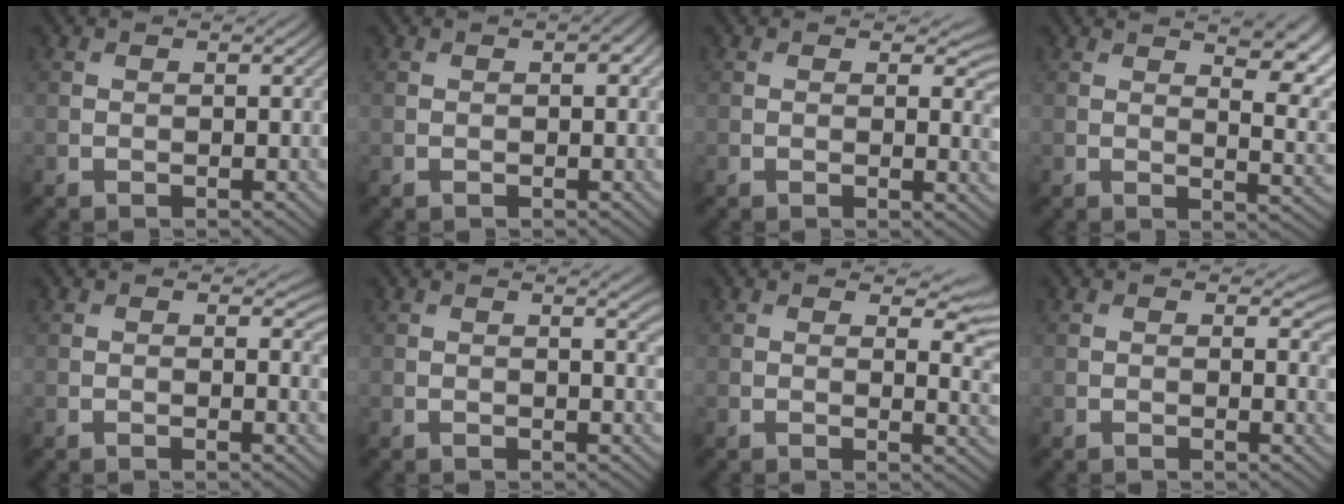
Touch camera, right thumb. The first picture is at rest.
{"total": 1.1, "force": [0.2, 0.5, 1.0], "torque": [-0.014, 0.001, 0.001]}
{"total": 3.0, "force": [0.8, 1.4, 2.5], "torque": [-0.030, -0.007, 0.010]}
{"total": 10.3, "force": [5.5, 3.8, 7.9], "torque": [-0.106, 0.016, 0.072]}
{"total": 1.6, "force": [0.4, 0.8, 1.4], "torque": [-0.018, -0.007, 0.004]}
{"total": 2.5, "force": [1.0, 0.5, 2.2], "torque": [-0.028, 0.000, 0.014]}
{"total": 4.8, "force": [2.4, 2.0, 3.6], "torque": [-0.045, -0.009, 0.036]}
{"total": 2.0, "force": [0.5, 0.9, 1.7], "torque": [-0.022, -0.006, 0.005]}